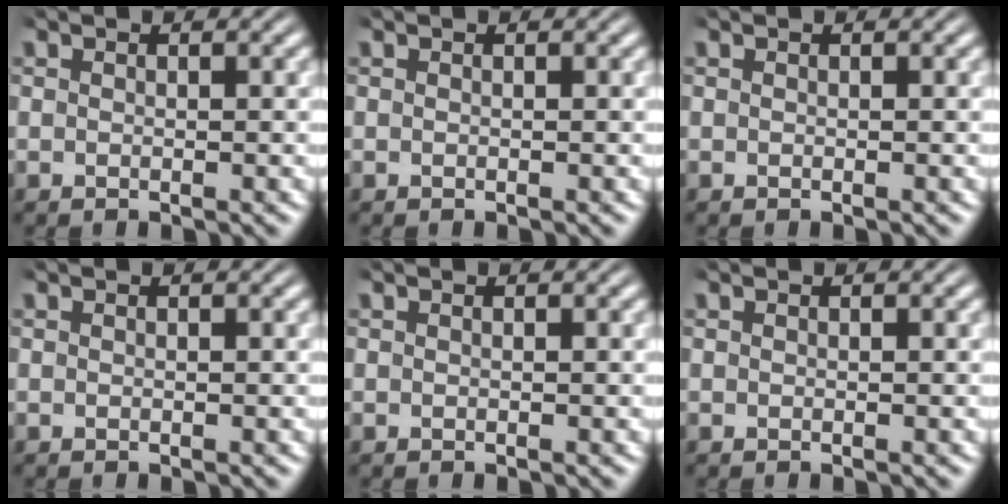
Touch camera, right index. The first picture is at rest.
{"total": 0.0}
{"total": 0.0}
{"total": 0.0}
{"total": 0.0}
{"total": 0.0}